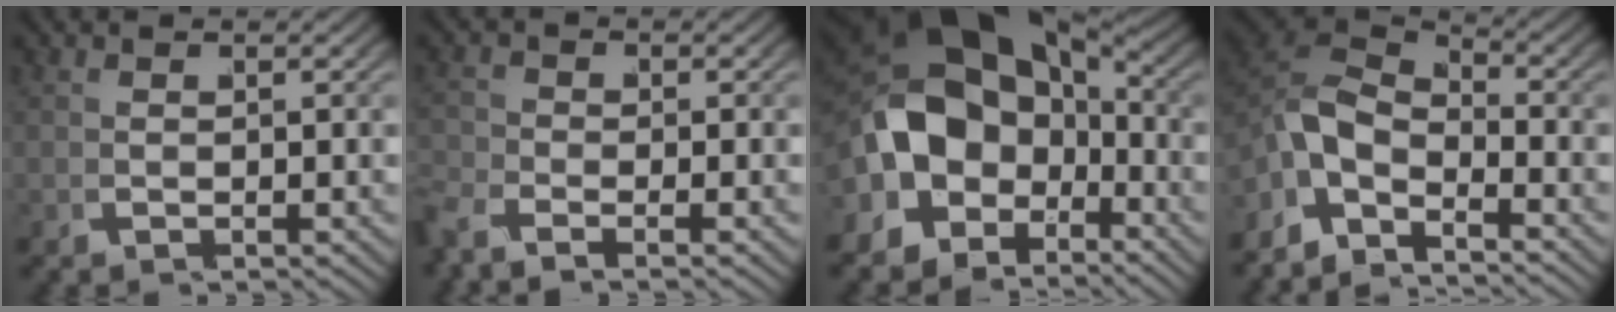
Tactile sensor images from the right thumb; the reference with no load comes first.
{"total": 2.0, "force": [-1.9, 0.1, 0.5], "torque": [-0.008, -0.003, -0.045]}
{"total": 13.2, "force": [-0.7, 9.3, 9.4], "torque": [-0.200, -0.038, -0.002]}
{"total": 6.9, "force": [-0.7, 4.7, 5.0], "torque": [-0.113, -0.011, -0.021]}